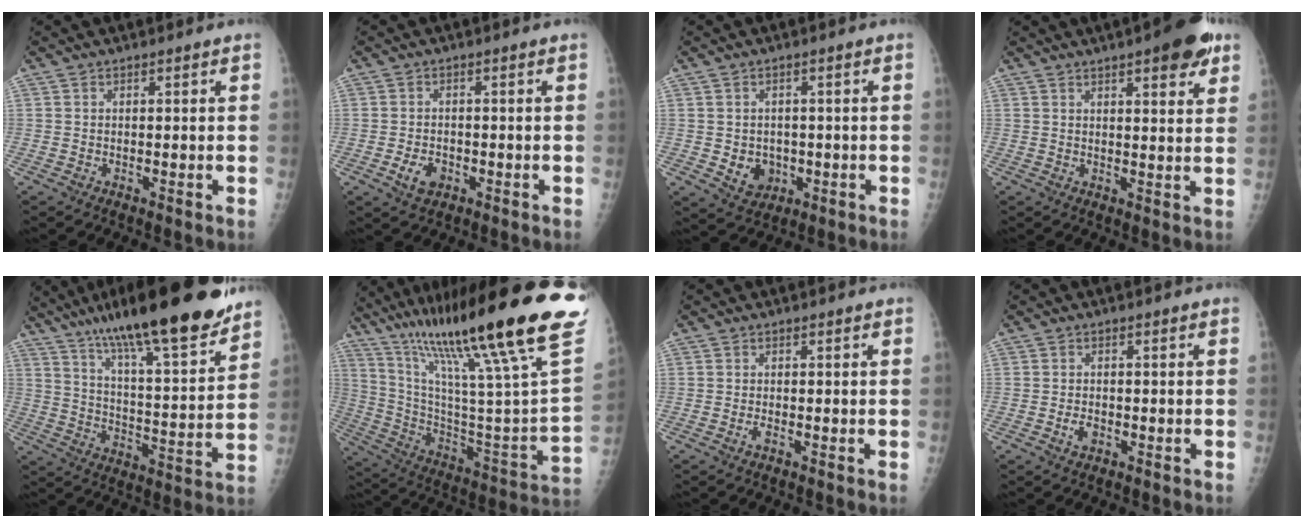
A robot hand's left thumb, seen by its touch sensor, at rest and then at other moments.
{"total": 3.7, "force": [-1.4, 2.6, 2.3], "torque": [-0.033, 0.002, -0.019]}
{"total": 5.2, "force": [-0.7, 4.5, 2.5], "torque": [-0.015, 0.001, 0.002]}
{"total": 9.7, "force": [5.7, 2.8, 7.3], "torque": [-0.073, -0.020, 0.069]}
{"total": 25.4, "force": [18.7, 5.0, 16.4], "torque": [-0.239, -0.064, 0.297]}
{"total": 39.3, "force": [26.4, 4.5, 28.8], "torque": [-0.376, -0.090, 0.410]}
{"total": 0.9, "force": [-0.2, 0.3, 0.8], "torque": [-0.016, -0.001, -0.005]}
{"total": 2.0, "force": [-0.7, 1.3, 1.3], "torque": [-0.020, 0.002, -0.011]}